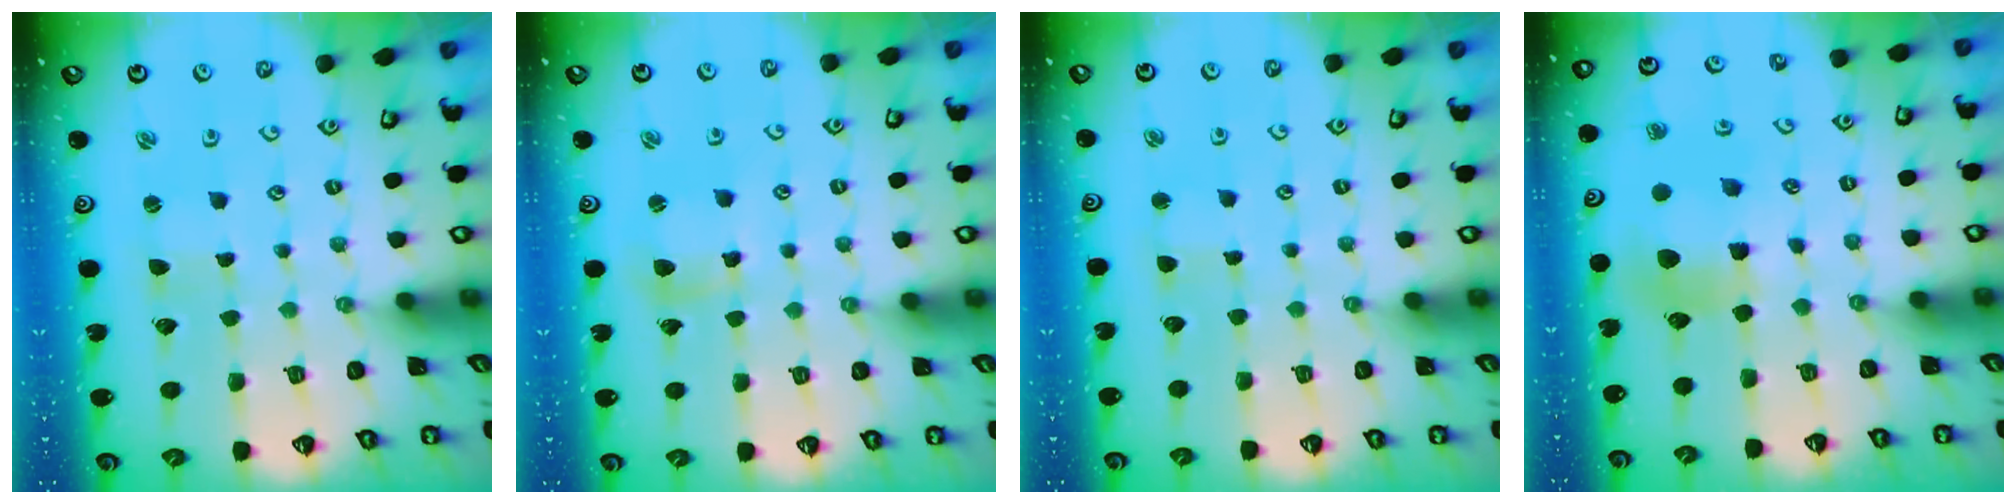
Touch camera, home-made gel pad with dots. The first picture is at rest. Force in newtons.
{"total": 4.6, "press": 4.5, "slide": 0.5}
{"total": 2.1, "press": 2.1, "slide": 0.2}
{"total": 9.6, "press": 9.6, "slide": 0.8}